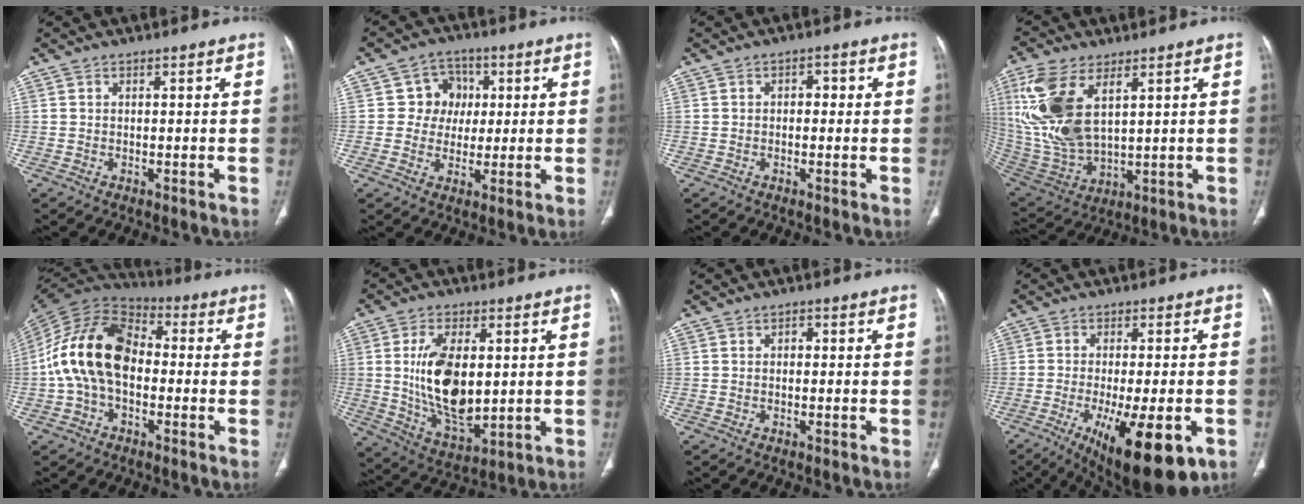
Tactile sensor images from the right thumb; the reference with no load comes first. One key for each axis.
{"total": 7.3, "fx": 1.2, "fy": 6.9, "fz": 2.2, "tx": 0.014, "ty": 0.010, "tz": 0.013}
{"total": 2.2, "fx": 0.2, "fy": 1.5, "fz": 1.6, "tx": -0.012, "ty": 0.007, "tz": -0.004}
{"total": 17.1, "fx": 5.9, "fy": 8.7, "fz": 13.4, "tx": -0.294, "ty": -0.018, "tz": 0.129}
{"total": 17.5, "fx": -1.1, "fy": 11.4, "fz": 13.2, "tx": -0.242, "ty": 0.040, "tz": -0.029}
{"total": 15.4, "fx": 1.4, "fy": 8.1, "fz": 13.1, "tx": -0.226, "ty": -0.019, "tz": 0.039}
{"total": 1.1, "fx": 0.0, "fy": 0.8, "fz": 0.7, "tx": -0.008, "ty": 0.003, "tz": -0.003}
{"total": 17.8, "fx": -7.2, "fy": 6.0, "fz": 15.1, "tx": -0.210, "ty": -0.014, "tz": -0.095}